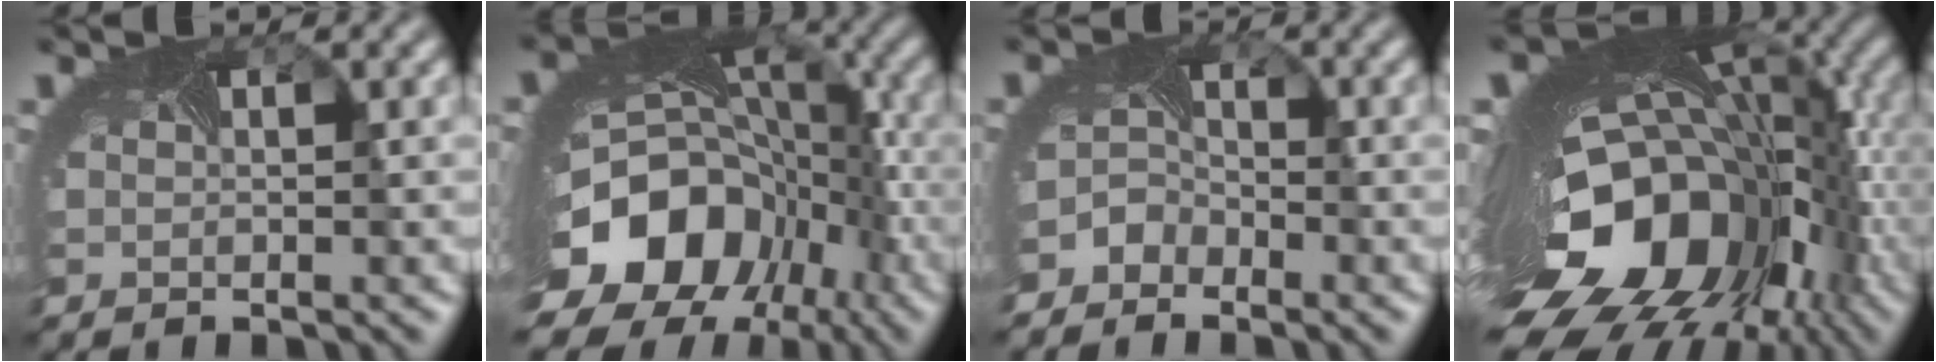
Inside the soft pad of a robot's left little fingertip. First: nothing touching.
{"total": 18.2, "force": [-8.1, 13.3, 9.5], "torque": [-0.184, -0.028, -0.114]}
{"total": 2.6, "force": [-2.2, 1.5, 0.1], "torque": [0.004, 0.003, -0.044]}
{"total": 19.7, "force": [-5.5, 11.8, 14.8], "torque": [-0.260, -0.074, -0.057]}